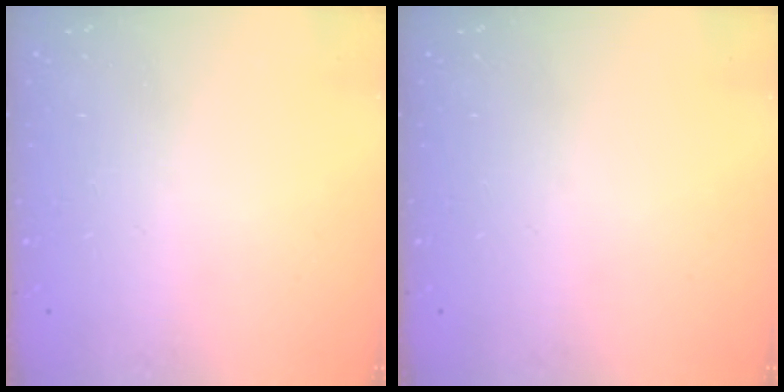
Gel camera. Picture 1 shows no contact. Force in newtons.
{"total": 0.0}